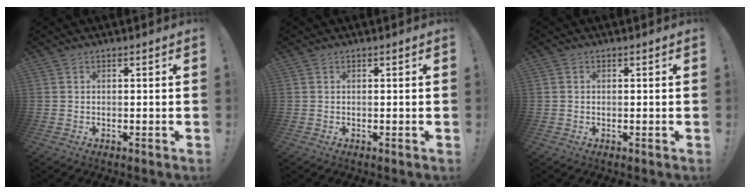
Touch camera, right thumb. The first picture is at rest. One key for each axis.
{"total": 0.0}
{"total": 0.0}